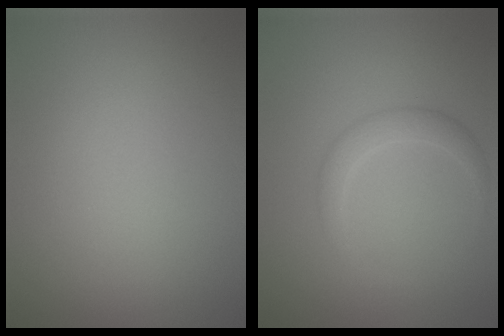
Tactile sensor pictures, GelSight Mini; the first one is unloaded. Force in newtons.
{"total": 1.9, "press": 1.9, "slide": 0.1}